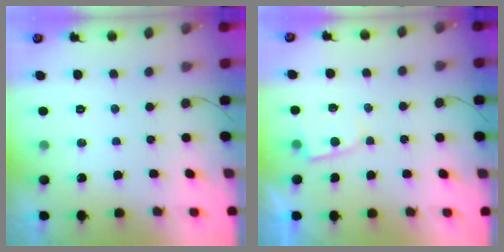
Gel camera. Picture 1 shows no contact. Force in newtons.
{"total": 2.6, "press": 2.6, "slide": 0.2}